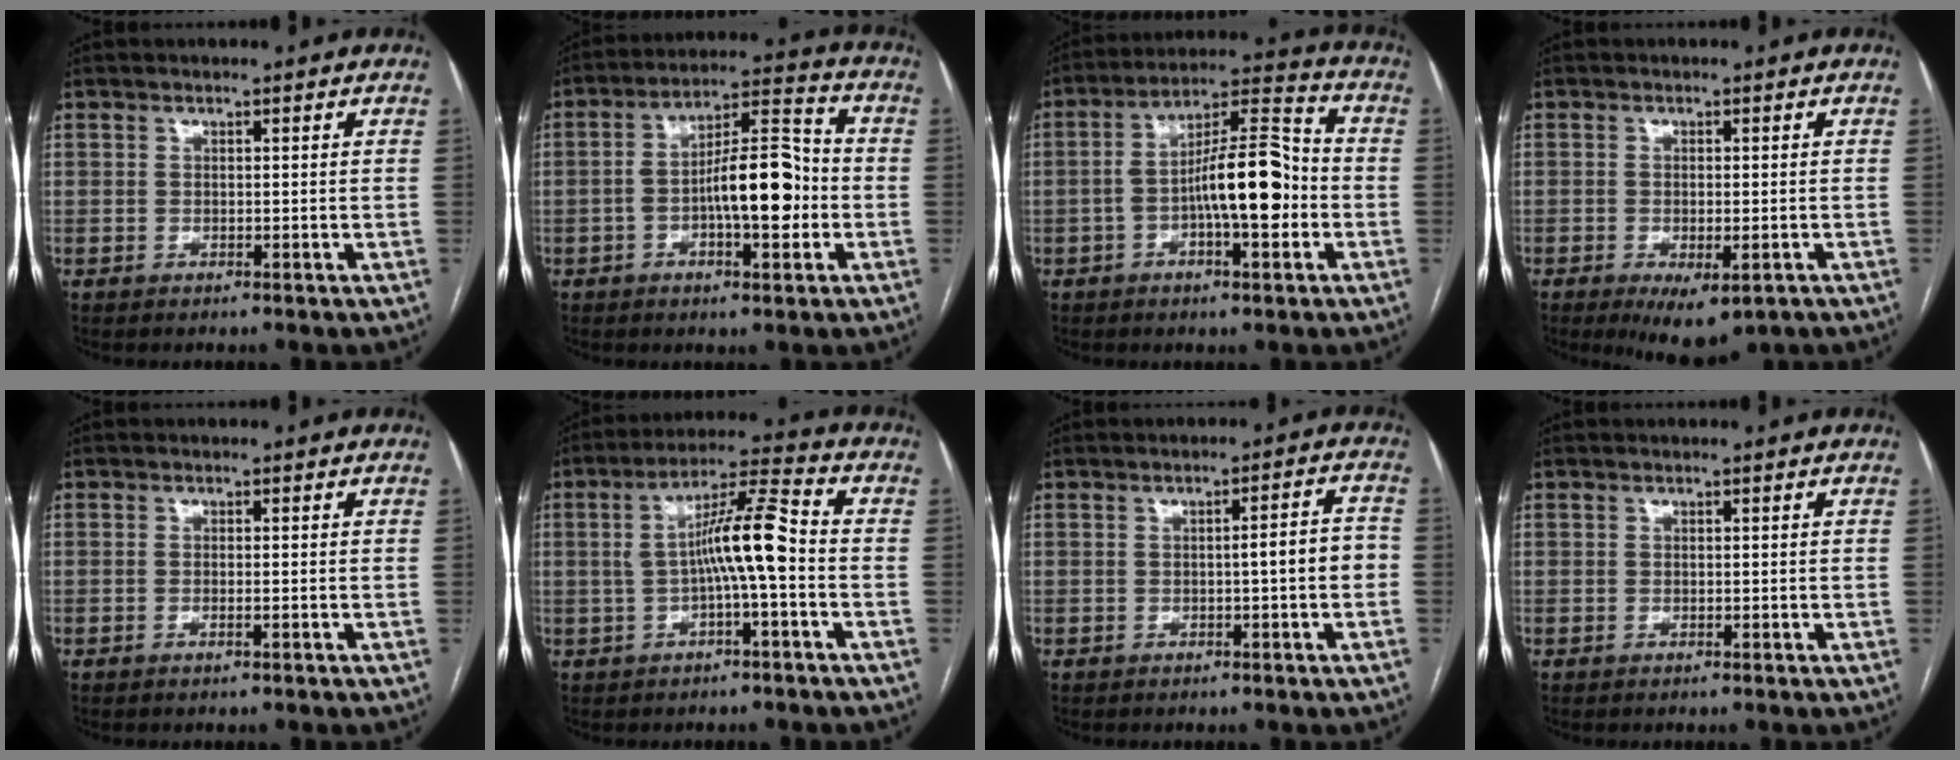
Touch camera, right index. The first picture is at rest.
{"total": 12.1, "force": [-2.4, 3.5, 11.3], "torque": [-0.189, 0.027, -0.035]}
{"total": 12.8, "force": [-2.7, 3.1, 12.2], "torque": [-0.209, 0.027, -0.042]}
{"total": 6.4, "force": [-3.4, 2.3, 5.0], "torque": [-0.070, -0.013, -0.041]}
{"total": 0.7, "force": [-0.3, -0.1, 0.6], "torque": [-0.014, 0.000, -0.005]}
{"total": 9.2, "force": [-1.0, 0.5, 9.1], "torque": [-0.161, 0.027, -0.021]}
{"total": 4.4, "force": [-0.9, 0.3, 4.3], "torque": [-0.057, 0.015, -0.011]}
{"total": 0.0}